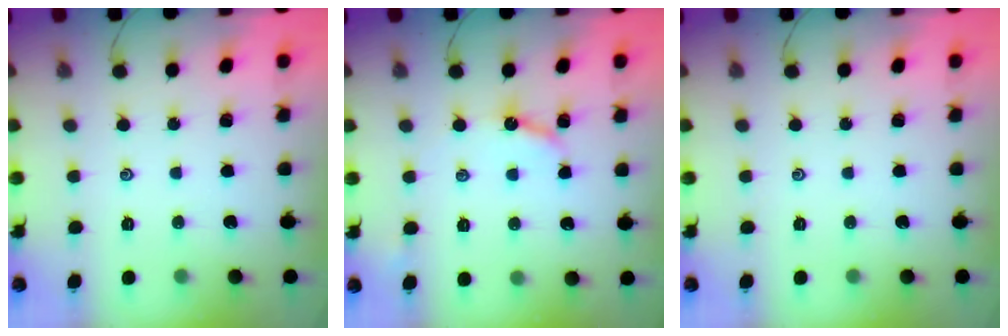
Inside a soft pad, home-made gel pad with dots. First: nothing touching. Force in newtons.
{"total": 6.5, "press": 6.5, "slide": 0.5}
{"total": 0.0}